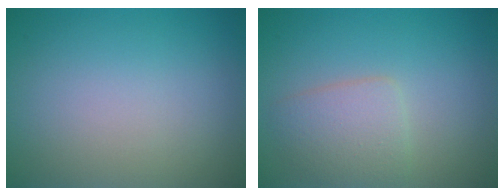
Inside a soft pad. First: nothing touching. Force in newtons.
{"total": 2.9, "press": 2.9, "slide": 0.2}